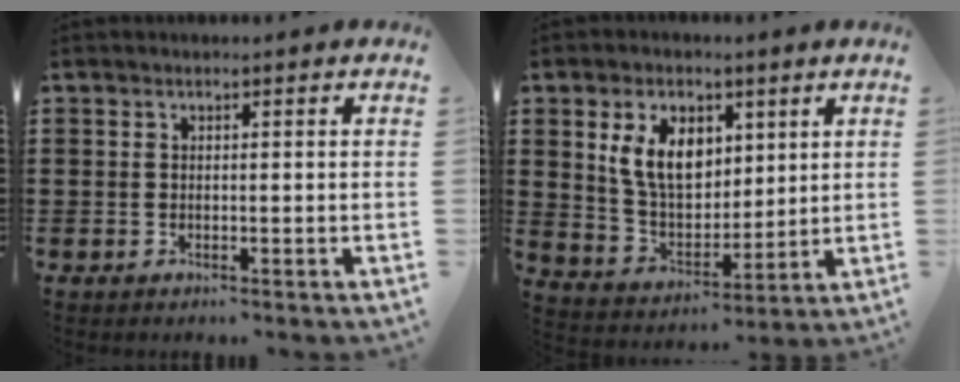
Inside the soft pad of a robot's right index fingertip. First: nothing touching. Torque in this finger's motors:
{"motor_torque": [0.60, 0.26, 0.35, 0.21]}